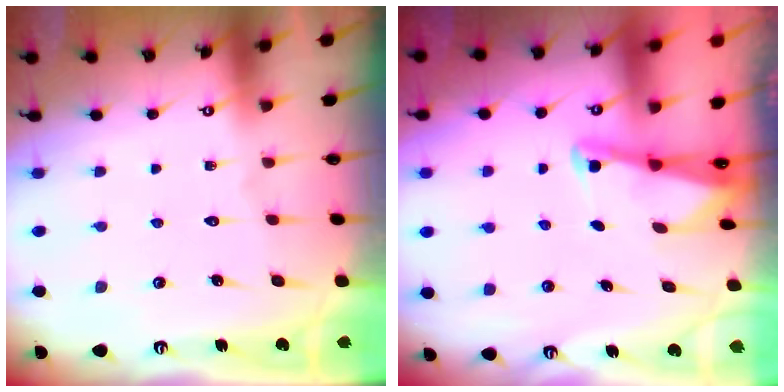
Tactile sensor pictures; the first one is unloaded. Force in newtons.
{"total": 2.2, "press": 2.2, "slide": 0.3}